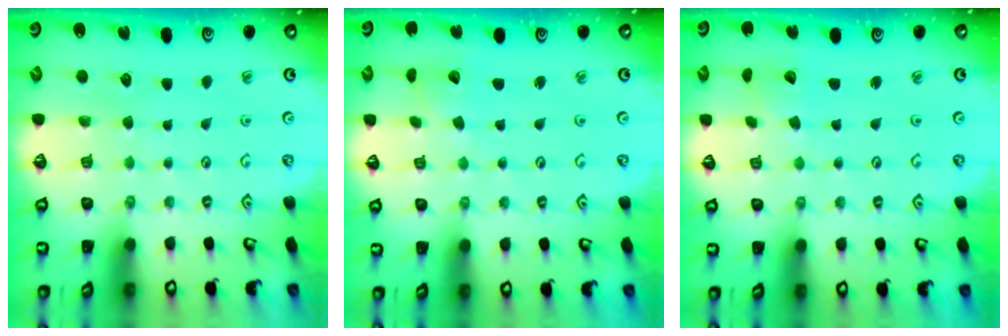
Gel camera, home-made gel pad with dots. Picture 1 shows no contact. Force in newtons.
{"total": 2.4, "press": 2.4, "slide": 0.3}
{"total": 2.4, "press": 2.4, "slide": 0.3}